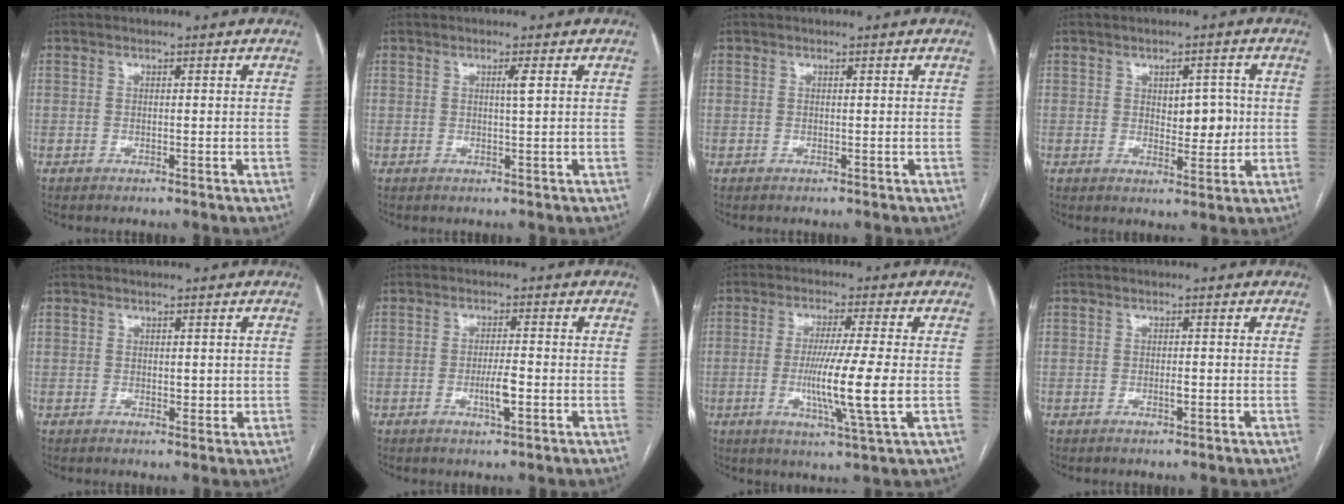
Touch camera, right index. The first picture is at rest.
{"total": 1.6, "force": [0.5, -0.3, 1.4], "torque": [-0.026, -0.002, 0.009]}
{"total": 0.0}
{"total": 5.0, "force": [0.5, 2.4, 4.3], "torque": [-0.053, -0.001, 0.013]}
{"total": 1.8, "force": [0.3, 1.1, 1.4], "torque": [-0.017, -0.004, 0.008]}
{"total": 3.6, "force": [-1.1, 0.5, 3.4], "torque": [-0.064, -0.003, -0.017]}
{"total": 10.3, "force": [-1.4, -1.0, 10.1], "torque": [-0.187, -0.025, -0.028]}
{"total": 0.8, "force": [-0.2, 0.2, 0.8], "torque": [-0.015, -0.001, -0.003]}